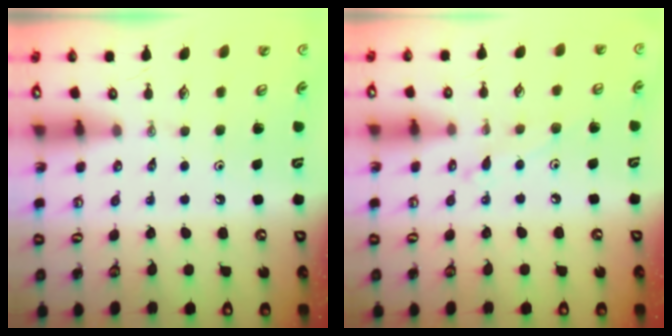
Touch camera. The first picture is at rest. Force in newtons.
{"total": 6.6, "press": 6.6, "slide": 0.2}